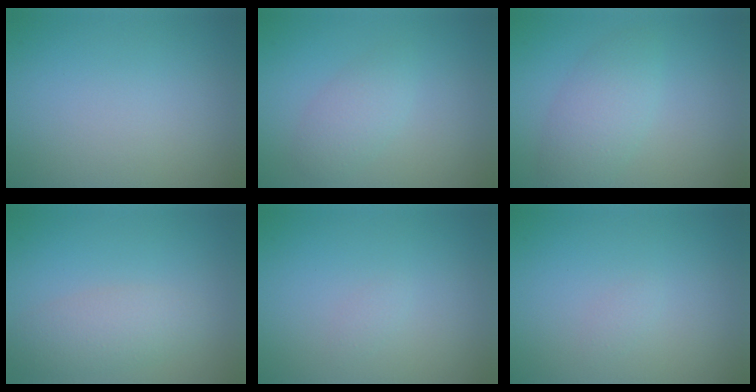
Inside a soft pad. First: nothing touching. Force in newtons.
{"total": 2.1, "press": 2.1, "slide": 0.1}
{"total": 3.3, "press": 3.3, "slide": 0.1}
{"total": 2.9, "press": 2.9, "slide": 0.1}
{"total": 0.6, "press": 0.6, "slide": 0.1}
{"total": 0.6, "press": 0.6, "slide": 0.1}